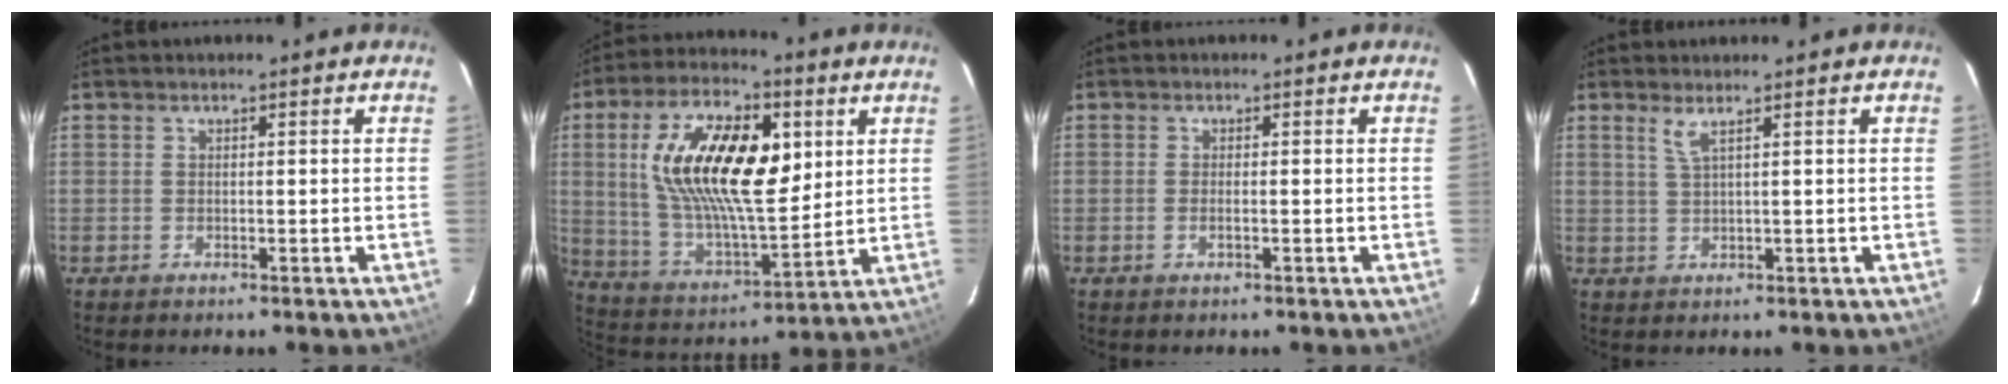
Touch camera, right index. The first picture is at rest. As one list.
[{"total": 21.2, "force": [5.3, 9.1, 18.4], "torque": [-0.354, 0.010, 0.103]}, {"total": 1.2, "force": [-0.4, 0.1, 1.1], "torque": [-0.023, 0.000, -0.008]}, {"total": 1.9, "force": [1.1, -0.4, 1.5], "torque": [-0.032, -0.004, 0.025]}]